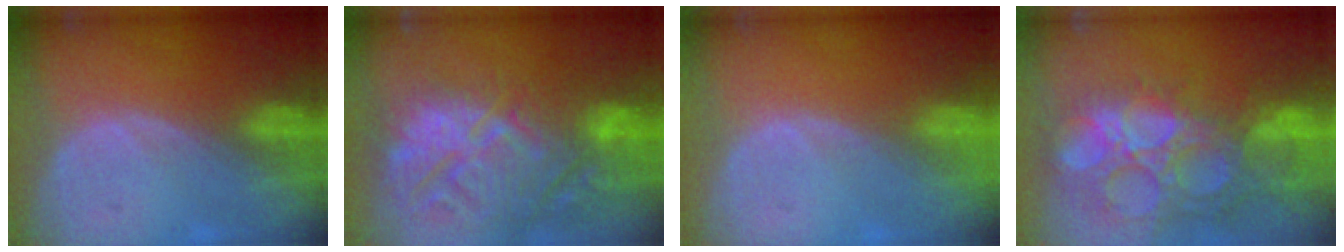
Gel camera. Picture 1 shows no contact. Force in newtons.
{"total": 15.4, "press": 13.1, "slide": 8.0}
{"total": 0.0}
{"total": 15.1, "press": 12.5, "slide": 8.5}